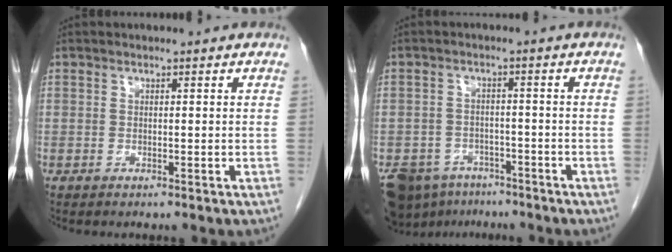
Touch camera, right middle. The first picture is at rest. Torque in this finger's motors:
{"motor_torque": [1.02, -1.05, 0.61, 0.11]}